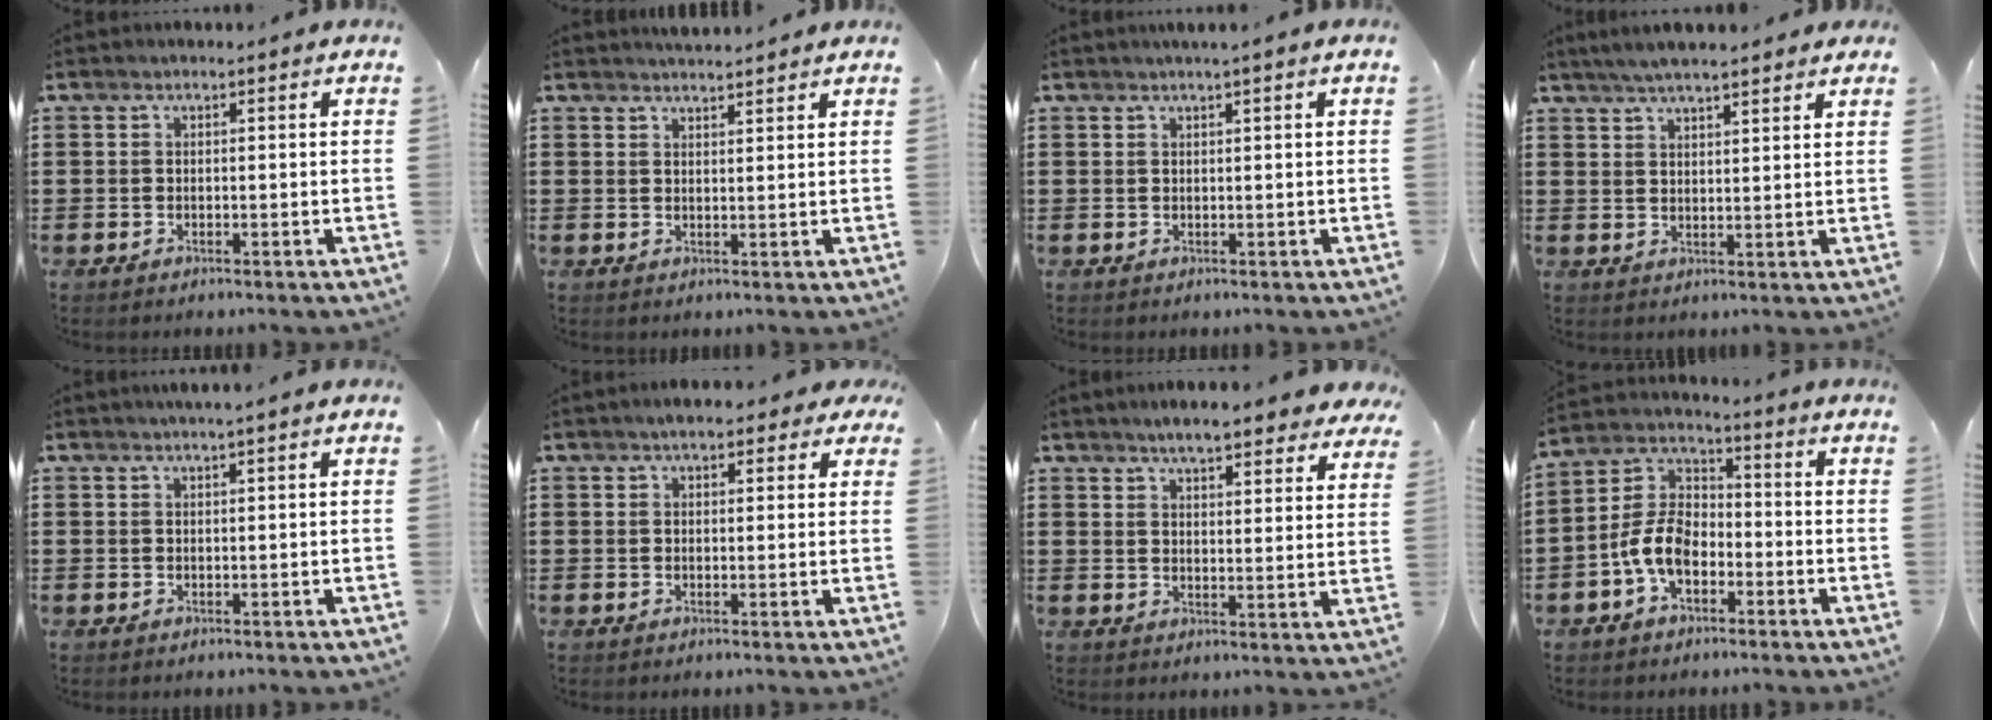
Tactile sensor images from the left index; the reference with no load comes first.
{"total": 2.1, "force": [2.1, 0.0, 0.1], "torque": [-0.007, -0.003, 0.041]}
{"total": 1.0, "force": [0.7, -0.2, 0.7], "torque": [-0.012, -0.001, 0.013]}
{"total": 4.2, "force": [3.7, 0.5, 1.9], "torque": [-0.046, 0.000, 0.068]}
{"total": 1.2, "force": [0.9, -0.2, 0.7], "torque": [-0.013, -0.001, 0.017]}
{"total": 3.3, "force": [2.5, 1.2, 1.7], "torque": [-0.033, 0.004, 0.043]}
{"total": 5.7, "force": [5.2, 0.6, 2.2], "torque": [-0.054, -0.018, 0.092]}
{"total": 8.0, "force": [-3.6, 4.8, 5.4], "torque": [-0.136, 0.007, -0.076]}